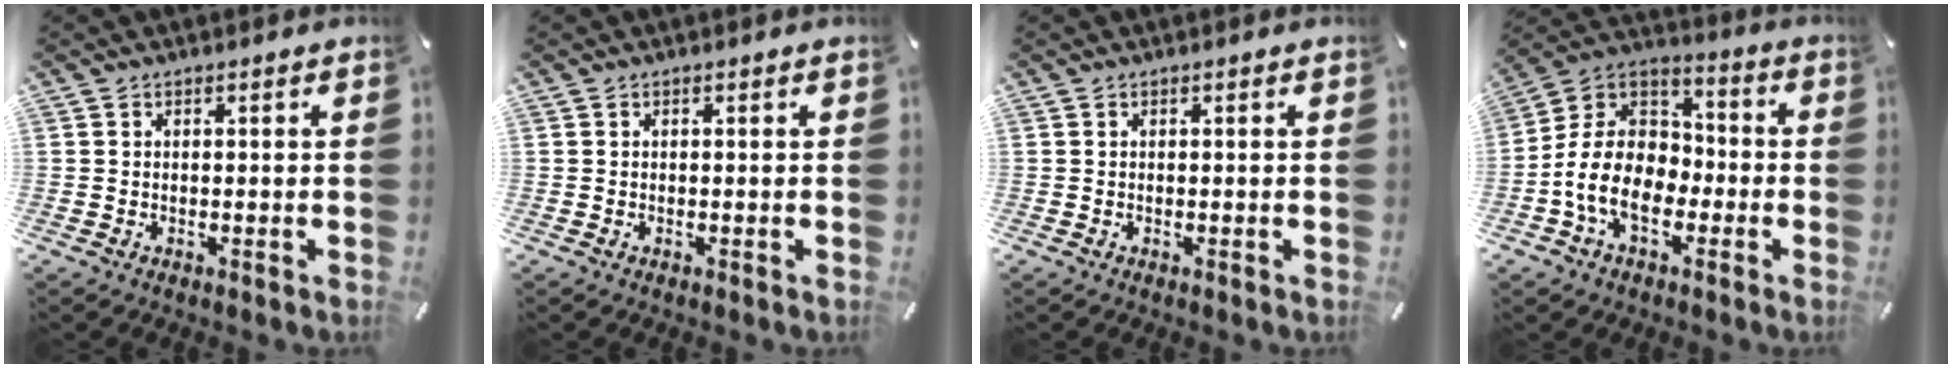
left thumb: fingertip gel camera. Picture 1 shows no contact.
{"total": 0.0}
{"total": 0.0}
{"total": 13.2, "force": [-5.3, 9.6, 7.3], "torque": [-0.170, 0.019, -0.099]}